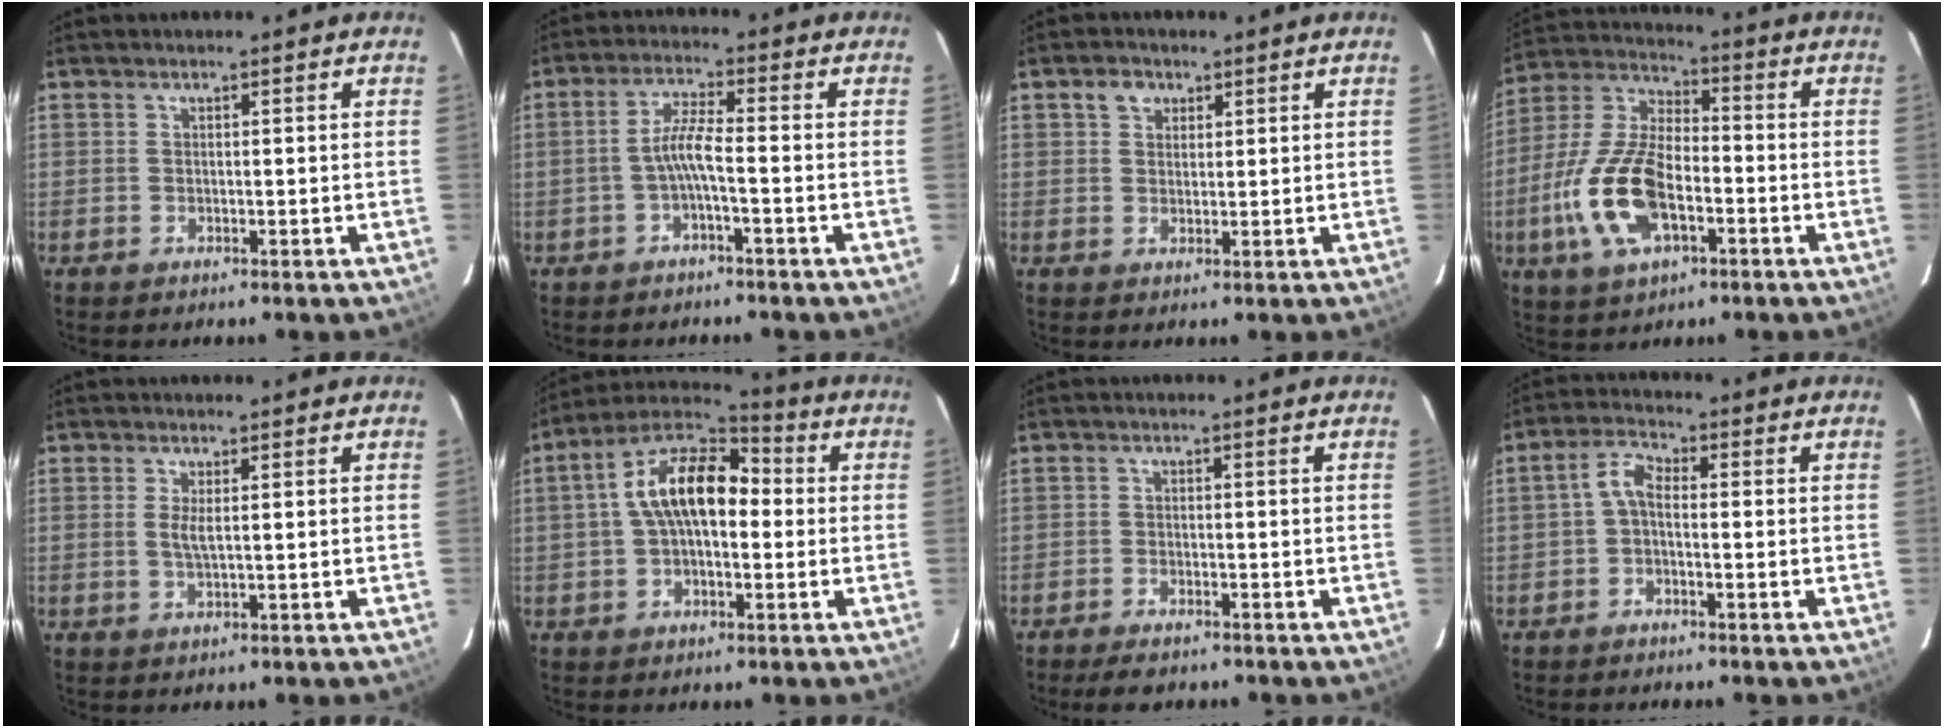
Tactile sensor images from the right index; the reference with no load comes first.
{"total": 4.1, "force": [-1.7, 0.0, 3.7], "torque": [-0.081, 0.009, -0.033]}
{"total": 2.9, "force": [1.5, 2.4, 0.9], "torque": [-0.010, 0.010, 0.026]}
{"total": 16.3, "force": [-5.3, 7.7, 13.4], "torque": [-0.298, -0.002, -0.099]}
{"total": 2.3, "force": [0.3, 0.4, 2.2], "torque": [-0.045, -0.003, 0.005]}
{"total": 13.5, "force": [0.7, 7.3, 11.4], "torque": [-0.209, 0.030, 0.002]}
{"total": 4.6, "force": [-3.8, 1.5, 2.0], "torque": [-0.052, -0.007, -0.063]}
{"total": 3.1, "force": [-1.0, 1.6, 2.4], "torque": [-0.055, 0.014, -0.024]}